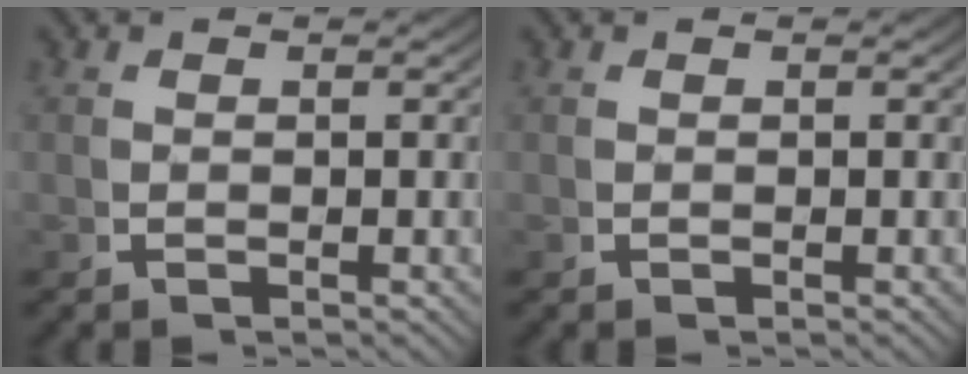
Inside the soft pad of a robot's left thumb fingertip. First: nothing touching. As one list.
[{"total": 0.0}]